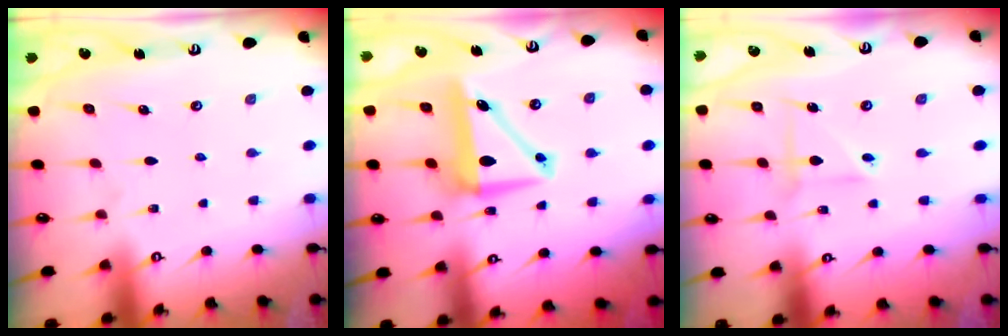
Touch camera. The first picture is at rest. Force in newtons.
{"total": 8.5, "press": 8.2, "slide": 1.9}
{"total": 4.0, "press": 3.8, "slide": 1.2}